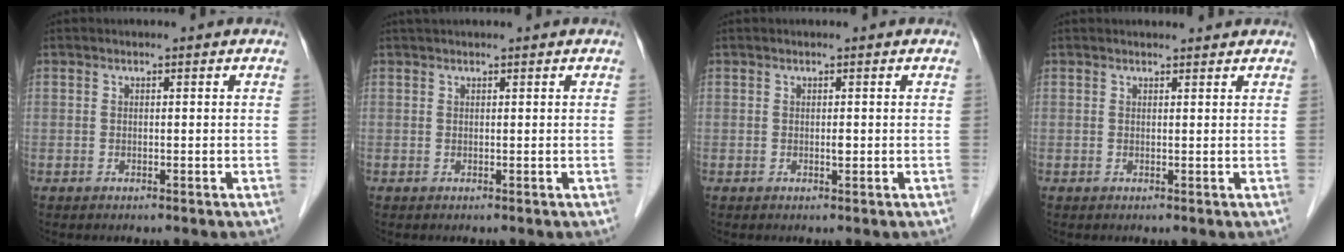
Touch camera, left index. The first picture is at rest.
{"total": 2.6, "force": [2.4, 0.0, 1.1], "torque": [-0.009, 0.029, 0.040]}
{"total": 0.6, "force": [0.2, 0.2, 0.5], "torque": [-0.011, 0.000, 0.001]}
{"total": 3.7, "force": [3.6, 0.6, 0.8], "torque": [-0.011, 0.019, 0.041]}